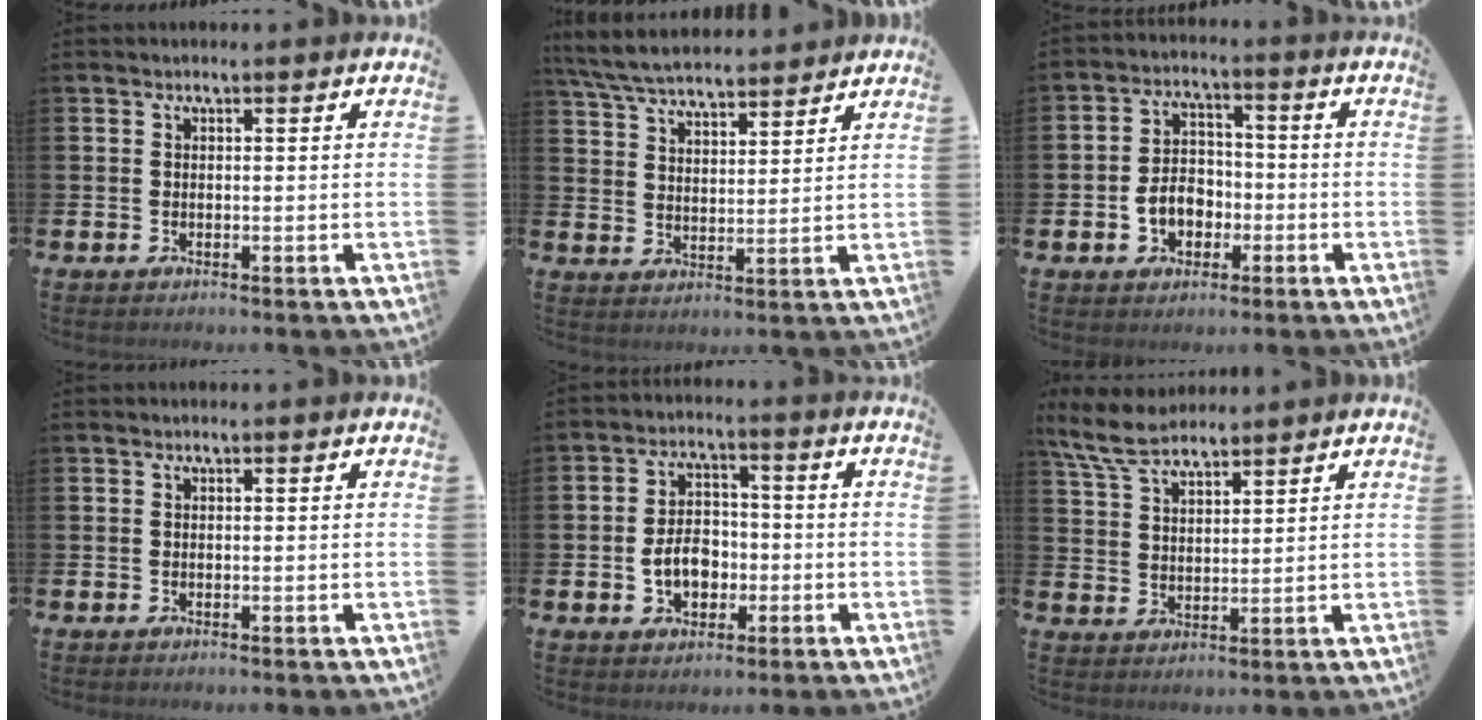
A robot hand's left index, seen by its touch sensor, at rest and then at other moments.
{"total": 6.6, "force": [6.4, 1.2, 1.5], "torque": [-0.053, -0.029, 0.116]}
{"total": 5.3, "force": [-1.8, 4.0, 2.9], "torque": [-0.047, 0.009, -0.040]}
{"total": 0.0}
{"total": 5.5, "force": [-1.4, 3.9, 3.6], "torque": [-0.058, 0.007, -0.029]}
{"total": 6.7, "force": [6.1, 1.7, 2.4], "torque": [-0.063, -0.018, 0.113]}